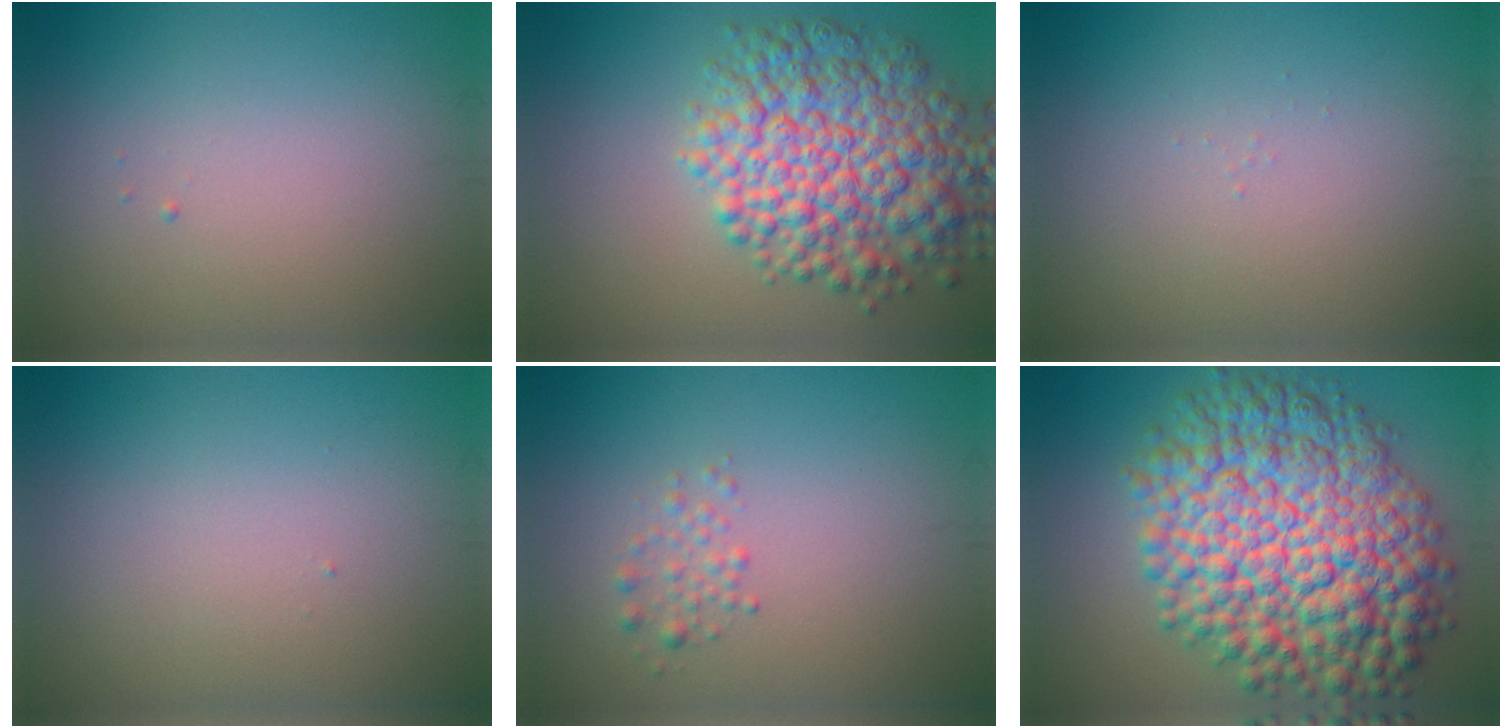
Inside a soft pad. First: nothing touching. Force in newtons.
{"total": 9.1, "press": 9.1, "slide": 0.3}
{"total": 0.0}
{"total": 0.0}
{"total": 1.2, "press": 1.1, "slide": 0.1}
{"total": 14.1, "press": 14.1, "slide": 0.3}